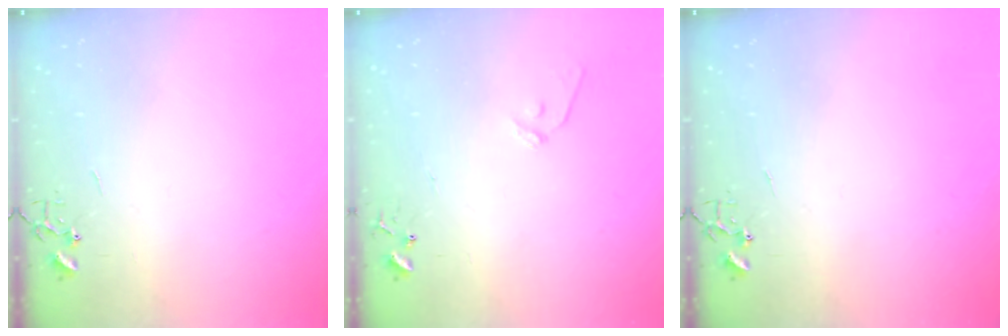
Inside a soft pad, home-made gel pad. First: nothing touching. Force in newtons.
{"total": 8.1, "press": 8.0, "slide": 0.8}
{"total": 0.0}